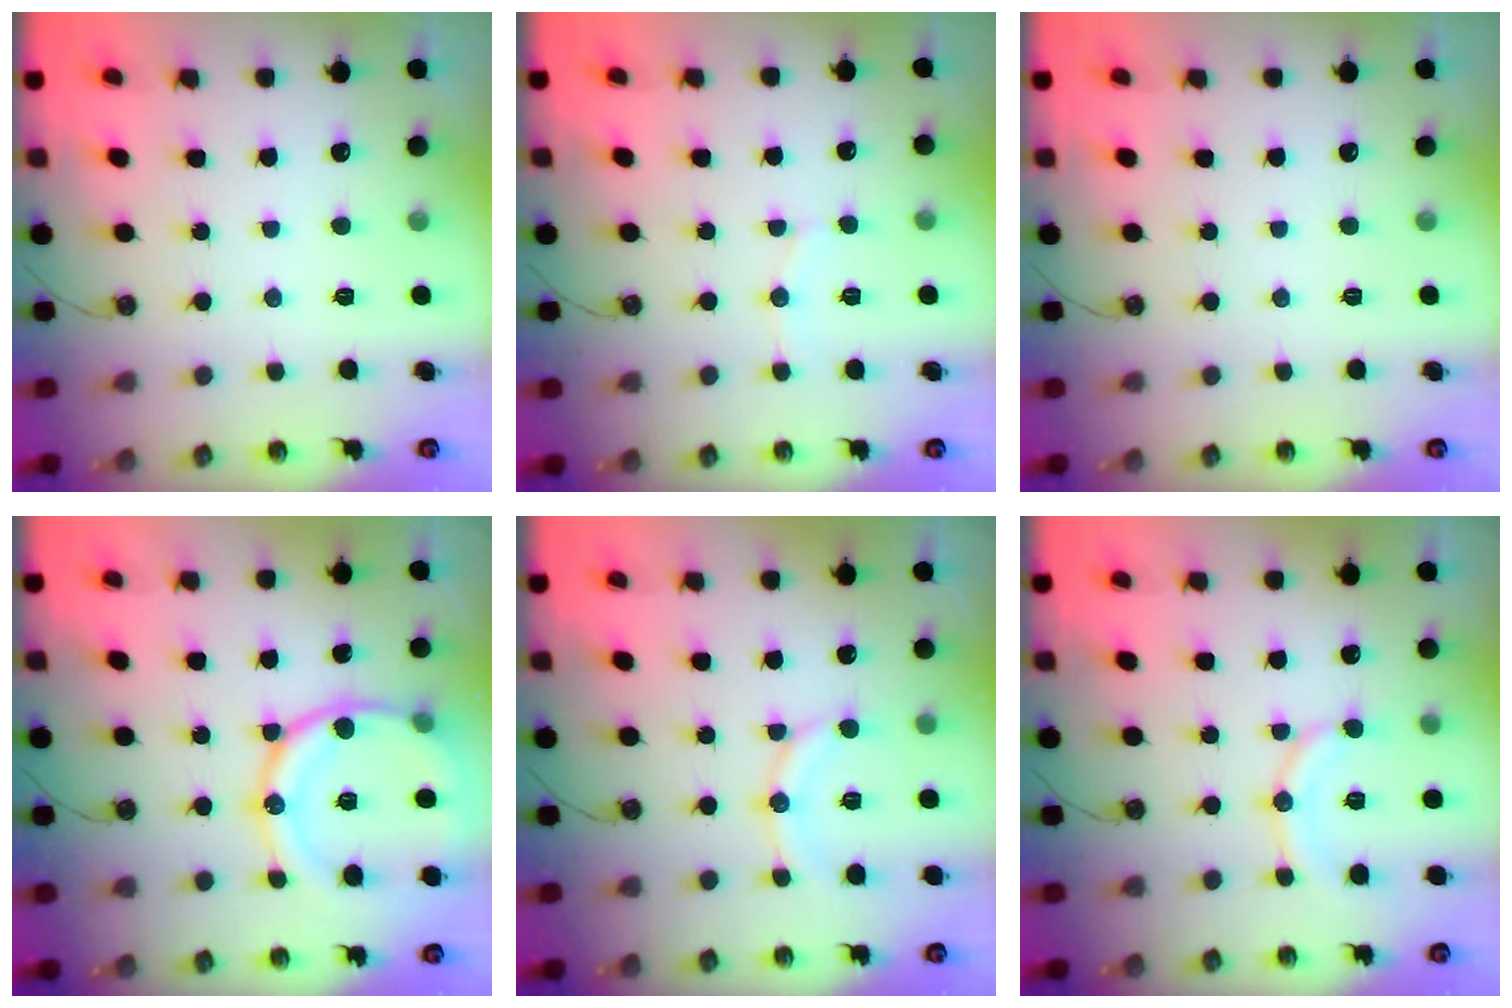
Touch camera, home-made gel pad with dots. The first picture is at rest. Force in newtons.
{"total": 5.4, "press": 5.4, "slide": 0.5}
{"total": 0.0}
{"total": 18.8, "press": 18.4, "slide": 3.4}
{"total": 10.6, "press": 10.2, "slide": 2.8}
{"total": 11.2, "press": 11.1, "slide": 1.6}